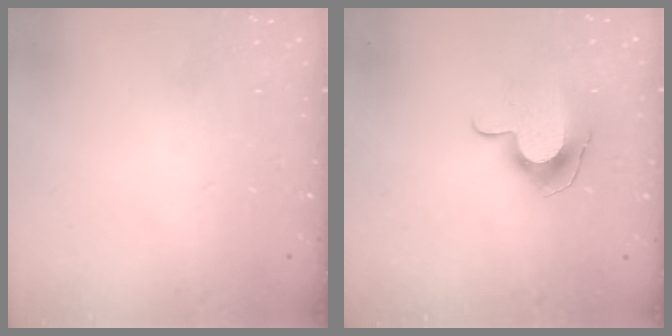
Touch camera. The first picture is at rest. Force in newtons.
{"total": 9.9, "press": 9.9, "slide": 0.4}